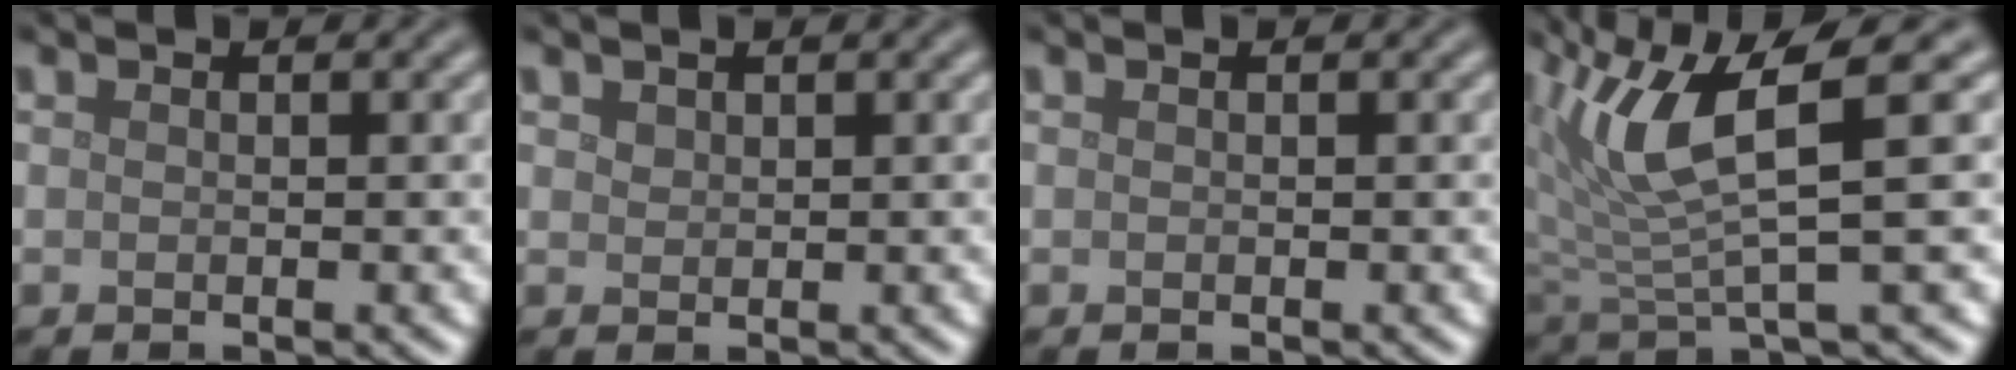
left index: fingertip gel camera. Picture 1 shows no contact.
{"total": 0.7, "force": [0.6, 0.4, 0.1], "torque": [-0.004, 0.000, 0.014]}
{"total": 0.0}
{"total": 6.9, "force": [2.4, 1.7, 6.3], "torque": [-0.140, -0.001, 0.047]}